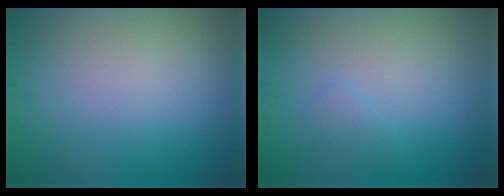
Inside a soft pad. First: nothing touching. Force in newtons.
{"total": 0.9, "press": 0.9, "slide": 0.0}